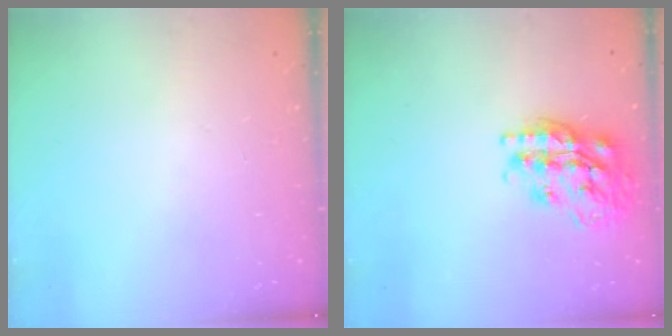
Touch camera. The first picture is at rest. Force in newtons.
{"total": 19.6, "press": 19.5, "slide": 1.7}